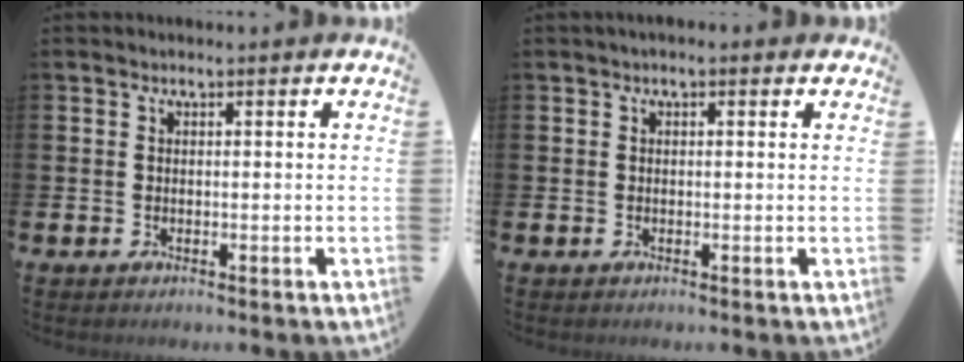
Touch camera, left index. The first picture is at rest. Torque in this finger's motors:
{"motor_torque": [0.95, -1.19, 0.19, 0.03]}